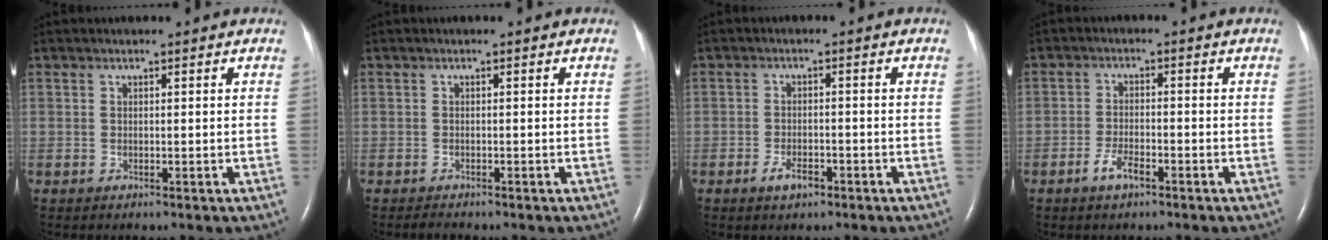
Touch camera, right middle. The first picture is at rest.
{"total": 0.9, "force": [-0.8, 0.1, 0.2], "torque": [-0.012, -0.003, -0.011]}
{"total": 3.0, "force": [-1.8, 1.3, 2.0], "torque": [-0.041, 0.001, -0.031]}
{"total": 3.3, "force": [-2.1, 1.0, 2.4], "torque": [-0.050, 0.001, -0.041]}